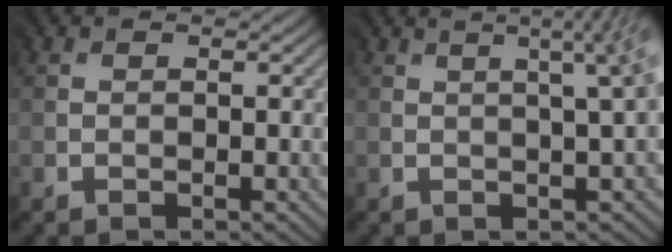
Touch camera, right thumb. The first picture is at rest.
{"total": 5.7, "force": [2.0, 1.5, 5.1], "torque": [-0.034, 0.041, 0.006]}